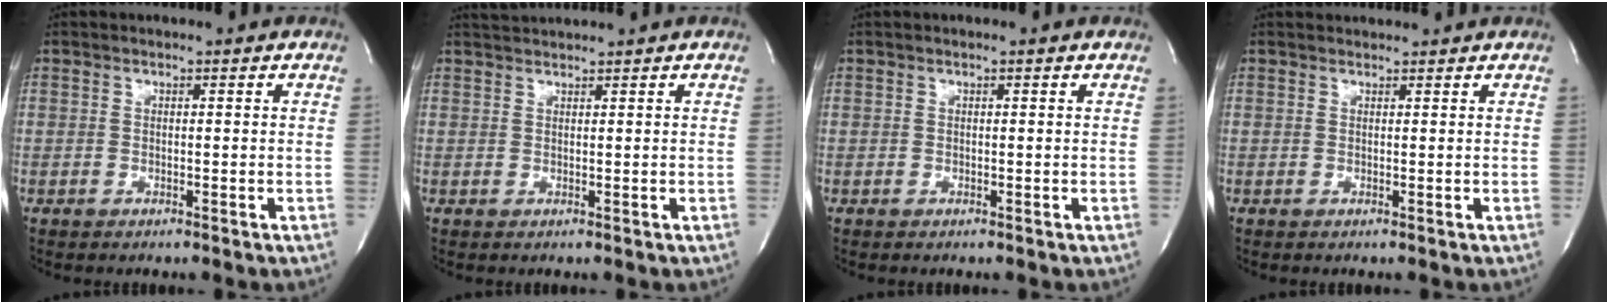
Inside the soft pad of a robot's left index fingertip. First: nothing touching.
{"total": 1.9, "force": [1.7, -0.8, 0.0], "torque": [-0.004, 0.007, 0.043]}
{"total": 0.6, "force": [0.3, 0.1, 0.5], "torque": [-0.011, 0.005, 0.003]}
{"total": 2.0, "force": [2.0, 0.2, 0.0], "torque": [-0.005, 0.018, 0.032]}